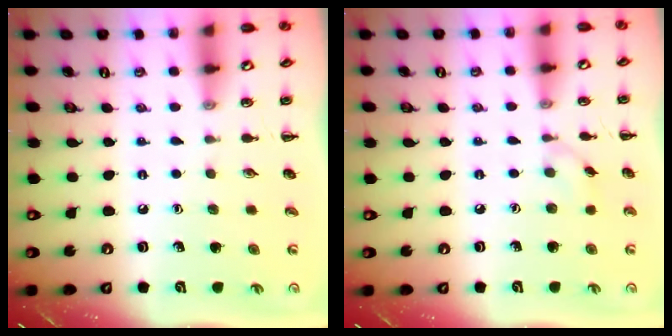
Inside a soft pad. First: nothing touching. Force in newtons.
{"total": 3.4, "press": 3.2, "slide": 1.1}